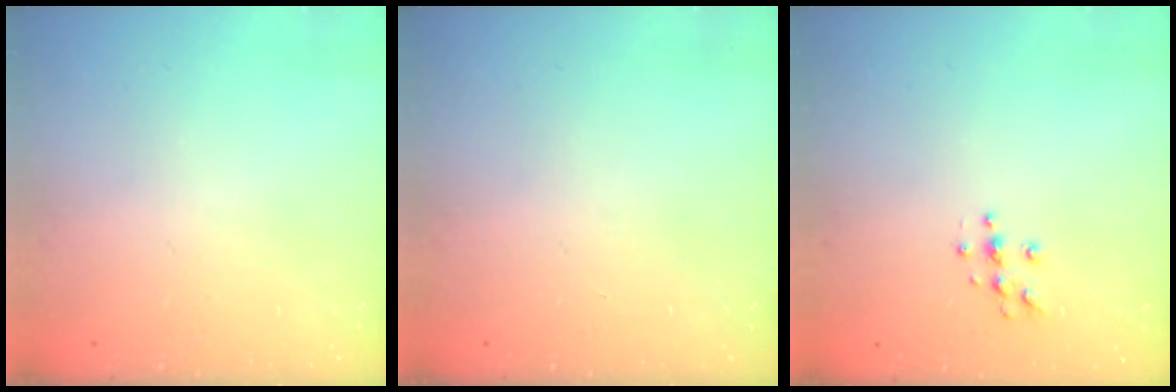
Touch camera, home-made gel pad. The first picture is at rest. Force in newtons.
{"total": 0.0}
{"total": 4.9, "press": 4.8, "slide": 0.6}